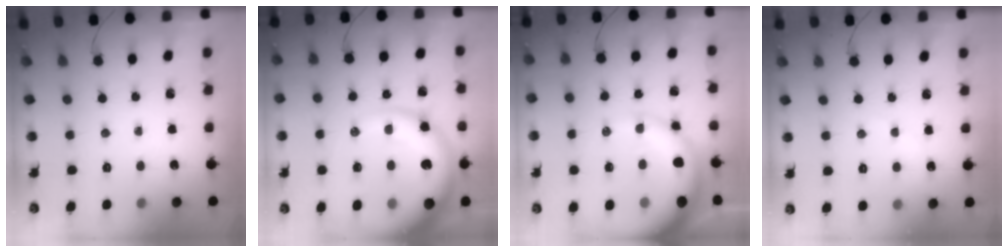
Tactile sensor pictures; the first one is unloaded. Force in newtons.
{"total": 19.3, "press": 18.8, "slide": 4.4}
{"total": 15.6, "press": 15.3, "slide": 2.6}
{"total": 4.2, "press": 4.0, "slide": 1.1}